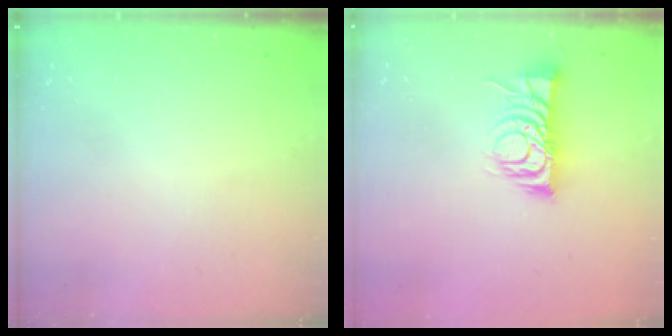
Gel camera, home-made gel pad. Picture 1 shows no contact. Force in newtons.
{"total": 9.2, "press": 9.2, "slide": 0.3}